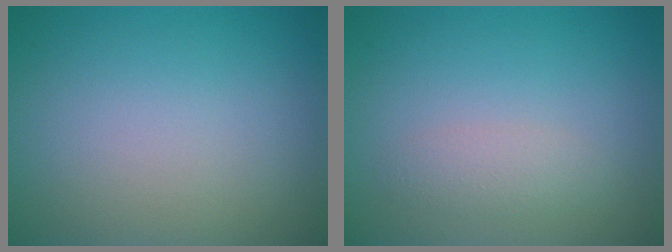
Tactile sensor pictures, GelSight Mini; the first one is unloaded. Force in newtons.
{"total": 1.5, "press": 1.5, "slide": 0.1}